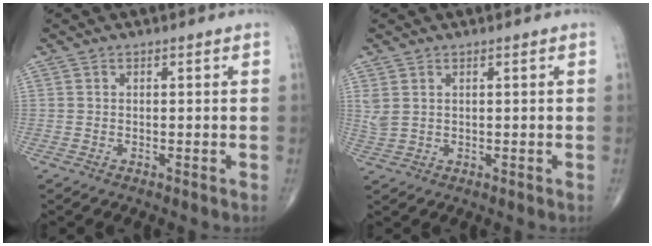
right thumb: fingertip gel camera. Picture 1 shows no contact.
{"total": 2.5, "force": [1.0, 1.5, 1.8], "torque": [-0.048, 0.003, 0.028]}